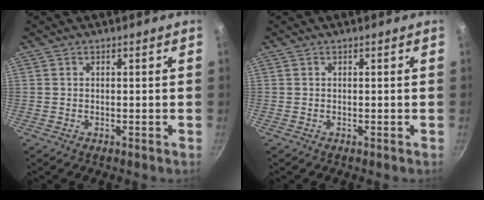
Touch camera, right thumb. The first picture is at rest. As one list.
[{"total": 0.0}]